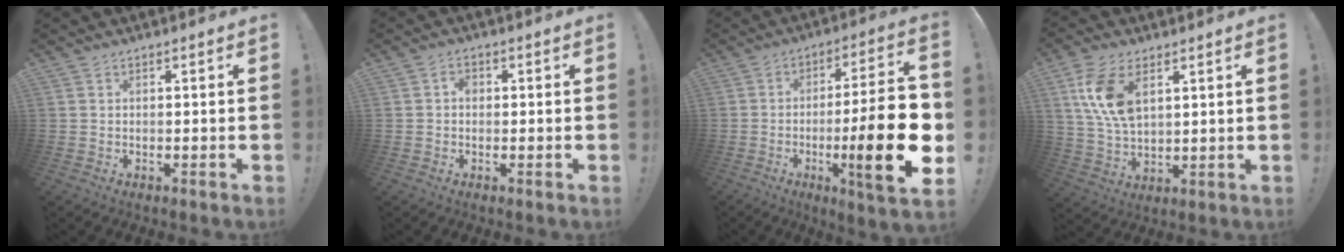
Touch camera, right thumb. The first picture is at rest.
{"total": 2.3, "force": [-0.2, 1.8, 1.5], "torque": [-0.023, 0.007, -0.006]}
{"total": 22.3, "force": [-4.8, 3.8, 21.5], "torque": [-0.337, 0.012, -0.072]}
{"total": 11.9, "force": [5.2, 6.6, 8.5], "torque": [-0.175, -0.012, 0.096]}